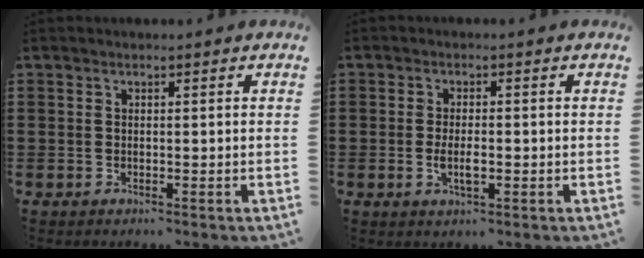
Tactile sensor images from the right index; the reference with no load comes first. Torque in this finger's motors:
{"motor_torque": [0.76, 1.37, 0.11, 0.03]}